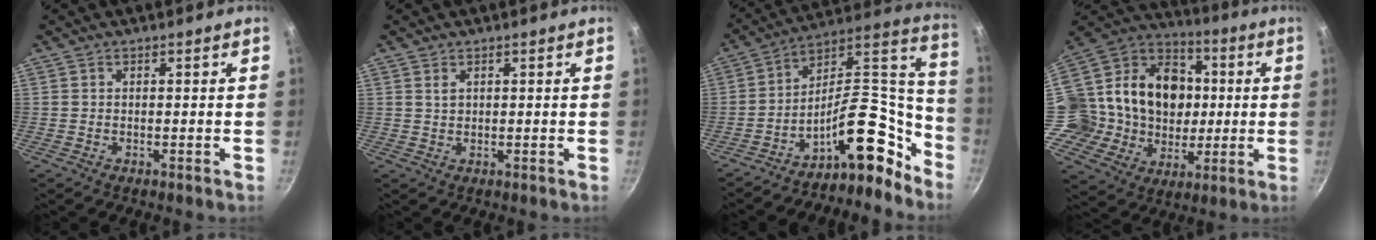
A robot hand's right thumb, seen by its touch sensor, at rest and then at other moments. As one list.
[{"total": 1.2, "force": [0.6, 0.7, 0.7], "torque": [-0.012, 0.000, 0.012]}, {"total": 19.0, "force": [-12.2, 9.0, 11.5], "torque": [-0.107, 0.127, -0.207]}, {"total": 25.1, "force": [1.6, 21.6, 12.7], "torque": [-0.204, 0.029, 0.030]}]